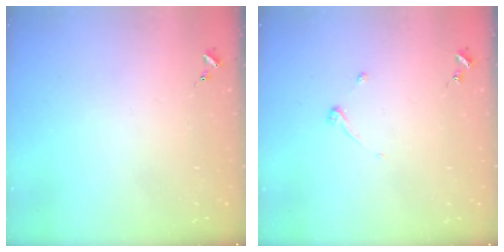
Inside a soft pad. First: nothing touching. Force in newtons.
{"total": 3.3, "press": 3.3, "slide": 0.4}